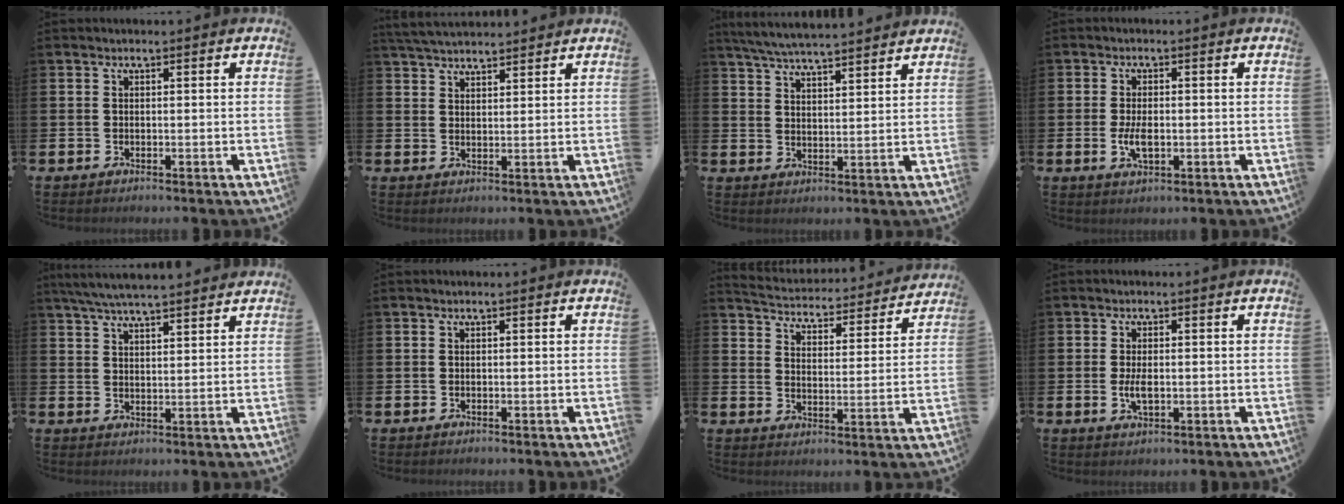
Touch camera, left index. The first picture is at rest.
{"total": 4.2, "force": [4.1, 0.7, 0.8], "torque": [-0.031, -0.011, 0.078]}
{"total": 5.5, "force": [5.4, 0.1, 1.2], "torque": [-0.046, -0.028, 0.098]}
{"total": 3.6, "force": [-0.4, 1.7, 3.1], "torque": [-0.048, 0.000, -0.009]}
{"total": 5.5, "force": [5.3, 0.3, 1.6], "torque": [-0.053, -0.017, 0.097]}
{"total": 0.0}
{"total": 4.3, "force": [4.2, 0.5, 0.3], "torque": [-0.028, -0.043, 0.067]}
{"total": 3.0, "force": [-0.1, 1.3, 2.6], "torque": [-0.042, -0.001, -0.005]}